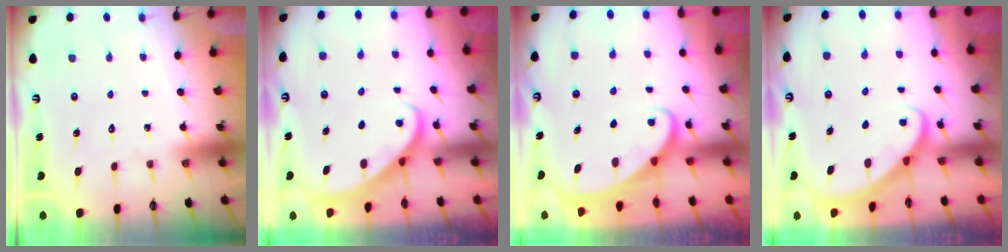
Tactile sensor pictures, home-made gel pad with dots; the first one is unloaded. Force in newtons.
{"total": 2.4, "press": 2.4, "slide": 0.2}
{"total": 1.8, "press": 1.8, "slide": 0.1}
{"total": 1.9, "press": 1.9, "slide": 0.1}